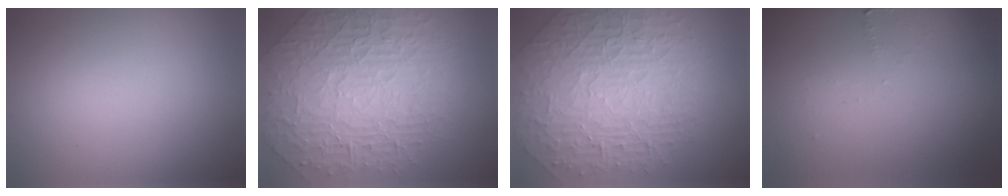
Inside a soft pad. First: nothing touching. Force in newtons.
{"total": 9.6, "press": 7.0, "slide": 6.5}
{"total": 9.9, "press": 6.6, "slide": 7.3}
{"total": 0.9, "press": 0.8, "slide": 0.3}